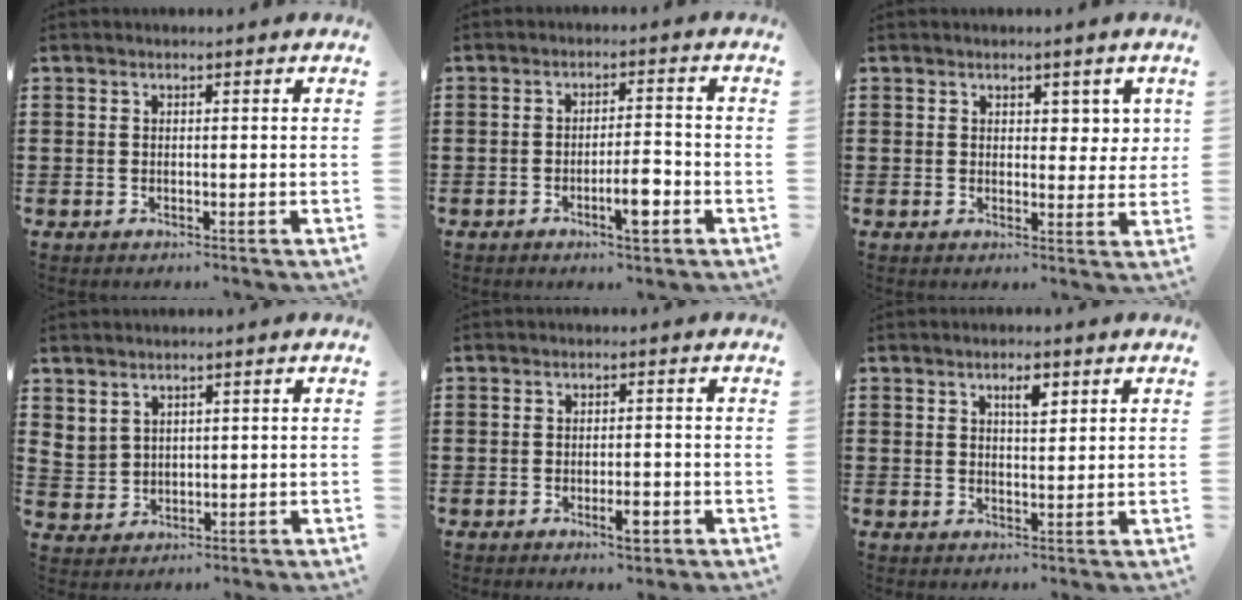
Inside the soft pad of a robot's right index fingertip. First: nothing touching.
{"total": 5.6, "force": [-2.5, 1.3, 4.8], "torque": [-0.081, 0.001, -0.044]}
{"total": 3.0, "force": [1.7, 2.1, 1.2], "torque": [-0.015, 0.005, 0.028]}
{"total": 2.6, "force": [2.1, 1.6, 0.4], "torque": [-0.018, 0.004, 0.040]}
{"total": 3.2, "force": [-1.6, 1.0, 2.6], "torque": [-0.042, 0.002, -0.028]}
{"total": 2.8, "force": [1.5, 0.9, 2.2], "torque": [-0.031, -0.001, 0.021]}